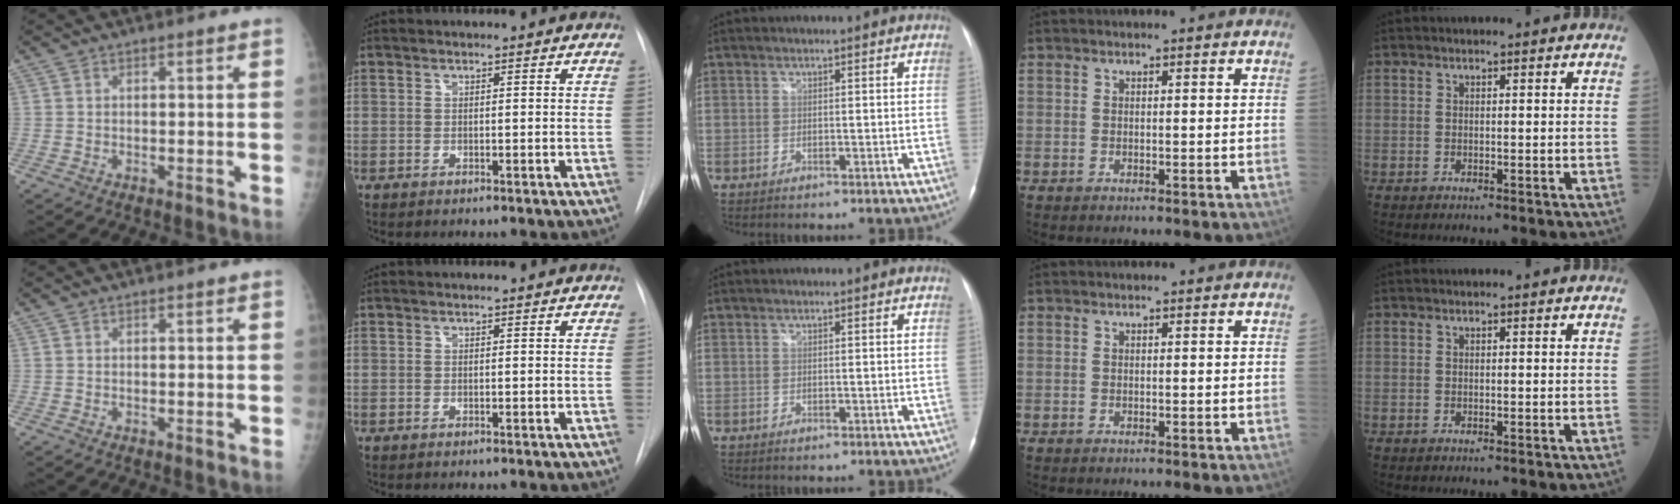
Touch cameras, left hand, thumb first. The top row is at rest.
{}